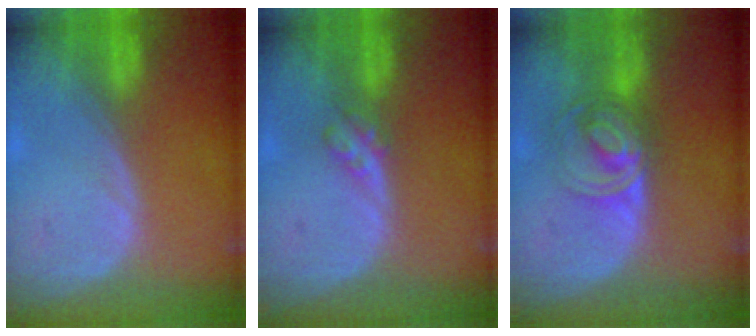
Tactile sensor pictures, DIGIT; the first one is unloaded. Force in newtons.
{"total": 2.7, "press": 2.3, "slide": 1.3}
{"total": 7.2, "press": 6.1, "slide": 3.9}